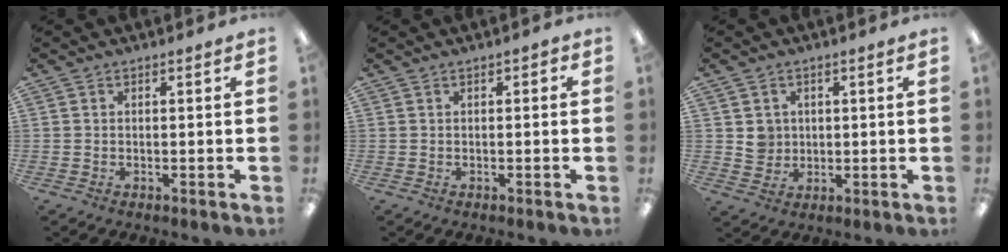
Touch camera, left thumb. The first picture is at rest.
{"total": 0.7, "force": [-0.2, 0.5, 0.4], "torque": [-0.008, 0.002, -0.004]}
{"total": 4.3, "force": [0.9, 4.2, 0.7], "torque": [-0.001, -0.001, 0.013]}